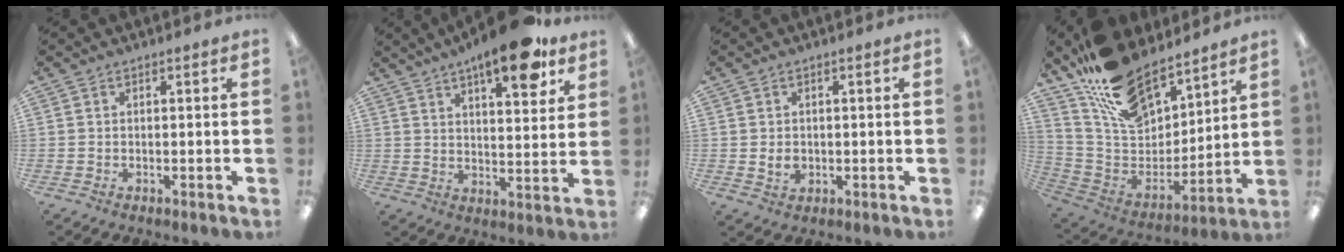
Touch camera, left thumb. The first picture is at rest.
{"total": 13.4, "force": [9.3, 3.9, 8.8], "torque": [-0.119, -0.052, 0.149]}
{"total": 2.6, "force": [0.1, 2.0, 1.7], "torque": [-0.024, 0.002, 0.001]}
{"total": 19.4, "force": [14.7, 9.5, 8.5], "torque": [-0.172, -0.097, 0.271]}